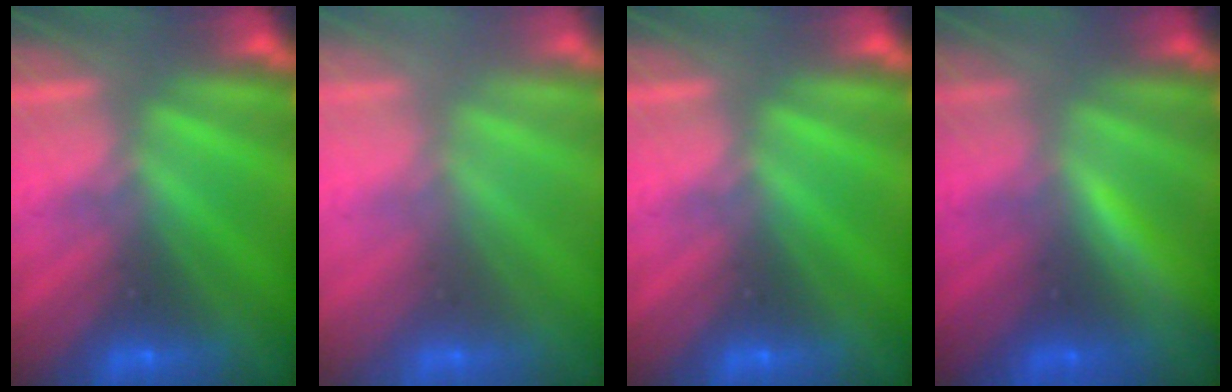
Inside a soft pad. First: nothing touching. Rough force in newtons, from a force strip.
{"total": 2.4}
{"total": 0.0}
{"total": 1.9}